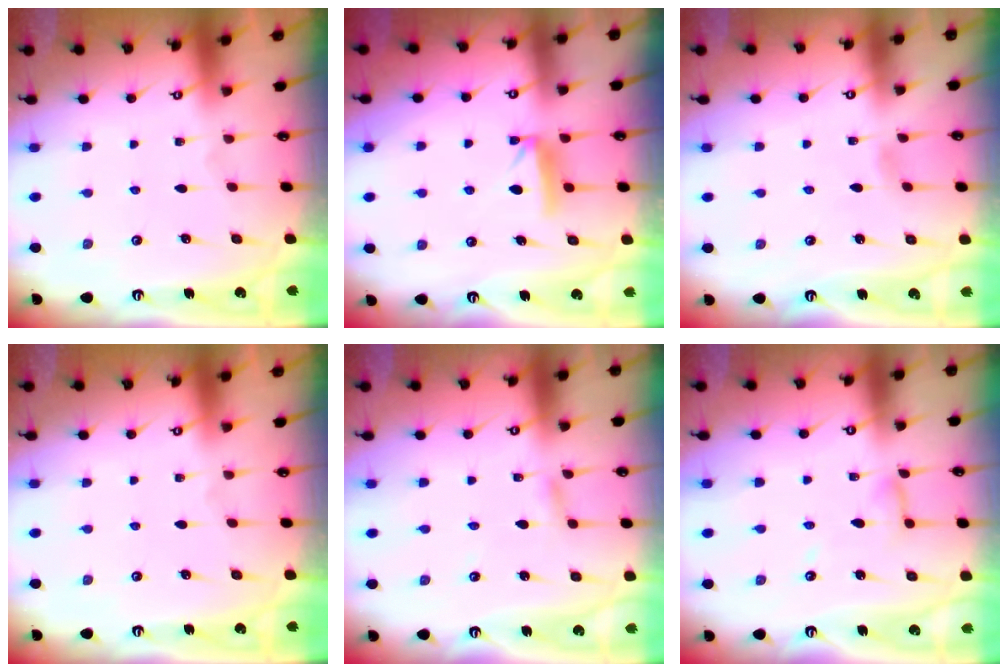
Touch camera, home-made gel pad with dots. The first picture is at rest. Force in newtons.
{"total": 7.4, "press": 7.3, "slide": 0.4}
{"total": 3.5, "press": 3.5, "slide": 0.4}
{"total": 0.0}
{"total": 2.1, "press": 2.1, "slide": 0.2}
{"total": 4.9, "press": 4.9, "slide": 0.4}